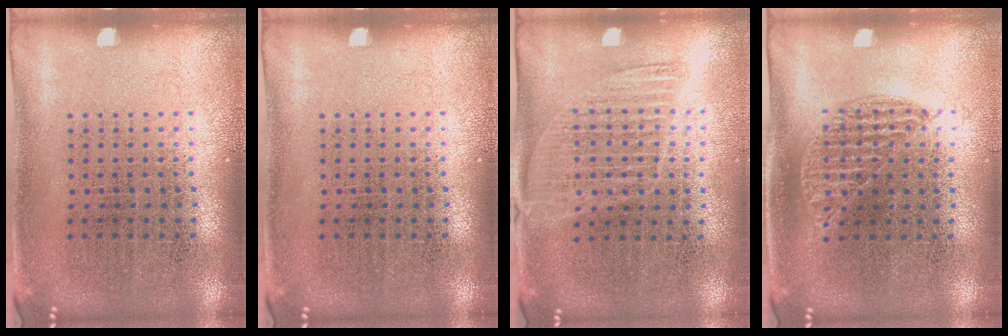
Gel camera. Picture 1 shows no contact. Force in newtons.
{"total": 0.0}
{"total": 1.3, "press": 1.1, "slide": 0.6}
{"total": 0.9, "press": 0.8, "slide": 0.4}